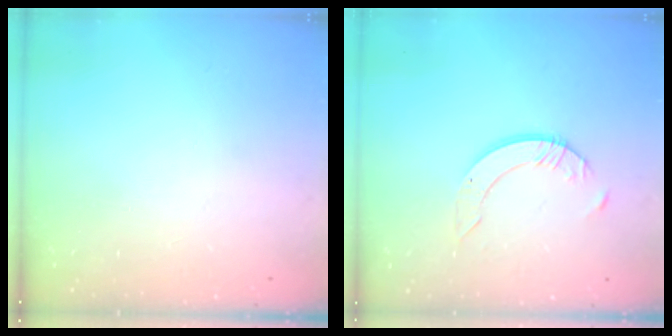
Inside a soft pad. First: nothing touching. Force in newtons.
{"total": 6.1, "press": 6.1, "slide": 0.6}